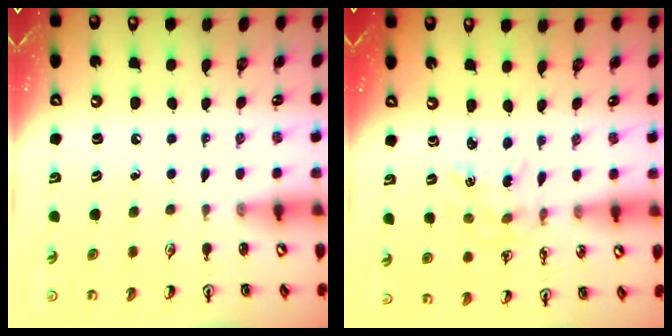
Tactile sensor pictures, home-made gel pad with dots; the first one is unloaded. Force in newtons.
{"total": 1.5, "press": 1.4, "slide": 0.4}